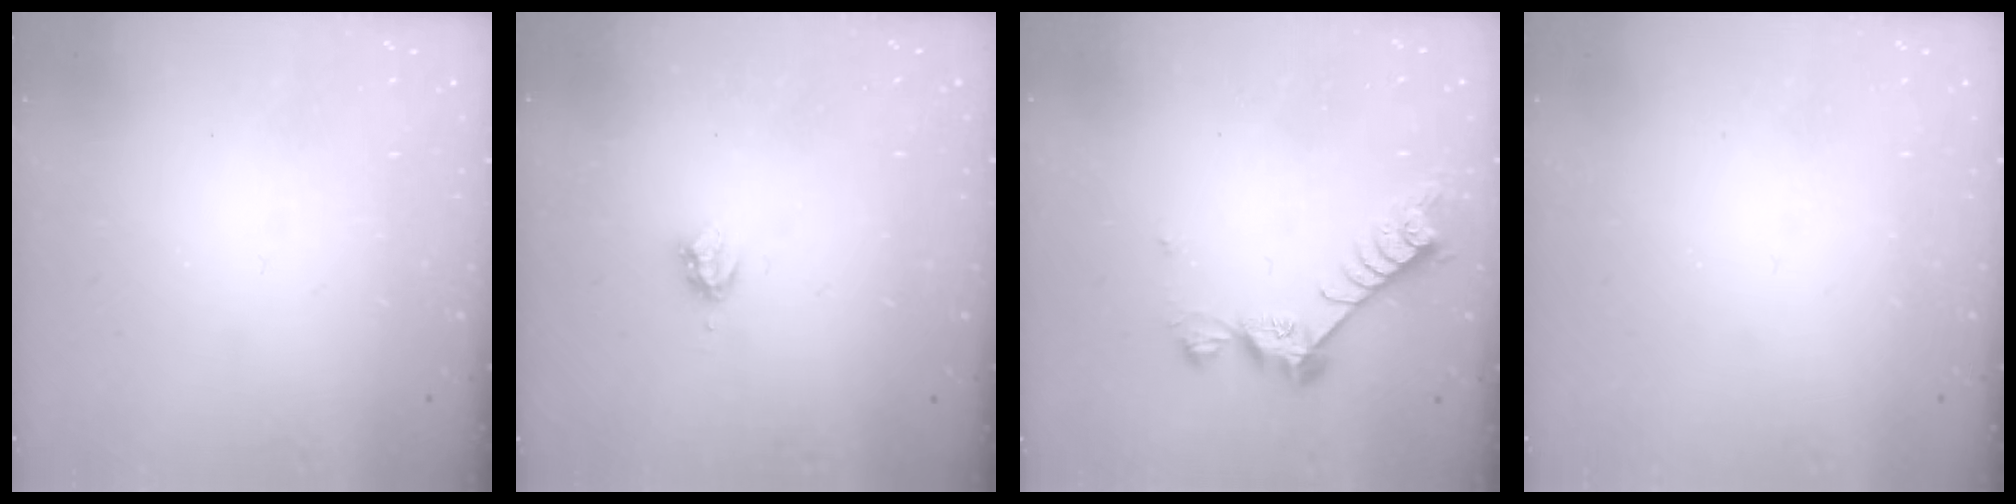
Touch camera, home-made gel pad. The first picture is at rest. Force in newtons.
{"total": 3.6, "press": 3.6, "slide": 0.2}
{"total": 8.1, "press": 8.0, "slide": 0.7}
{"total": 0.0}